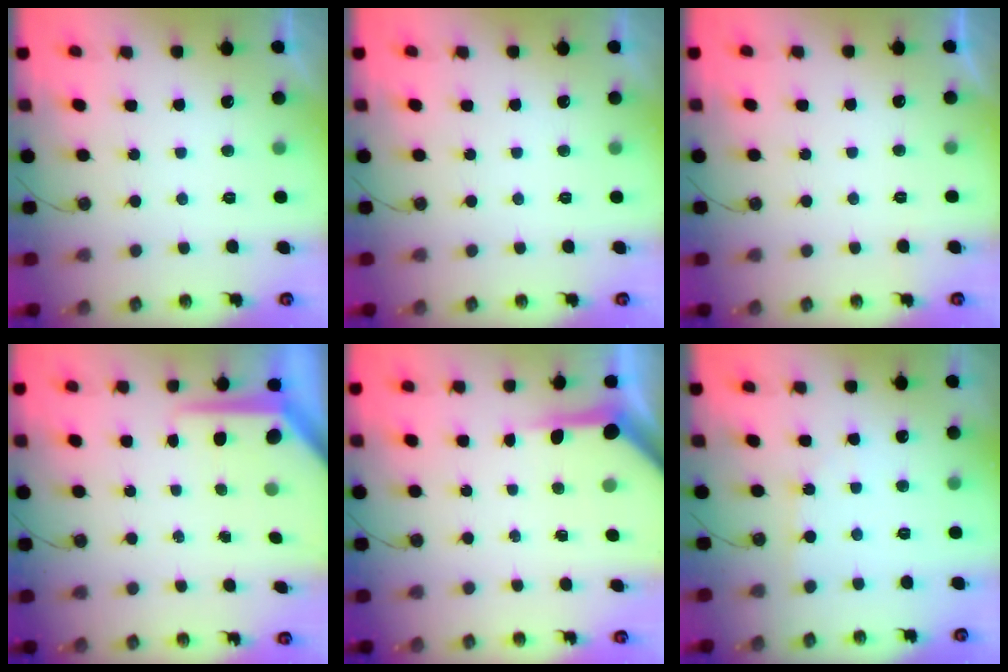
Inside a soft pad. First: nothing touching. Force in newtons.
{"total": 0.0}
{"total": 0.0}
{"total": 7.0, "press": 7.0, "slide": 0.6}
{"total": 4.9, "press": 4.9, "slide": 0.3}
{"total": 2.7, "press": 2.7, "slide": 0.5}